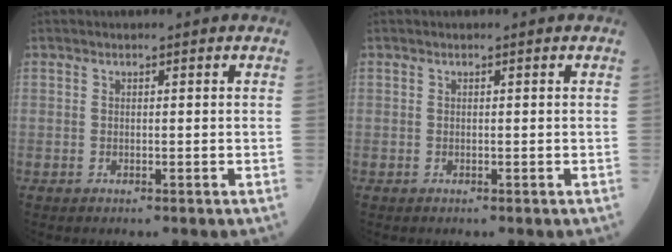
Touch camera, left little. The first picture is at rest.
{"total": 0.0}